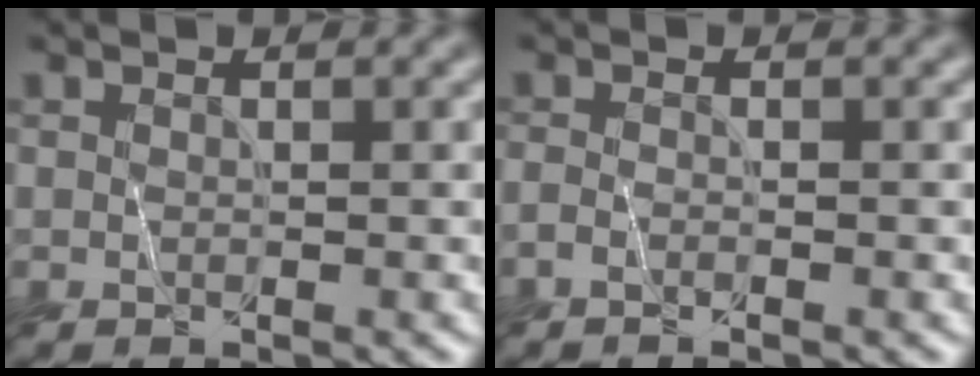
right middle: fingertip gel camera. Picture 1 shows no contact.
{"total": 1.0, "force": [-1.0, -0.1, 0.3], "torque": [-0.014, -0.003, -0.023]}